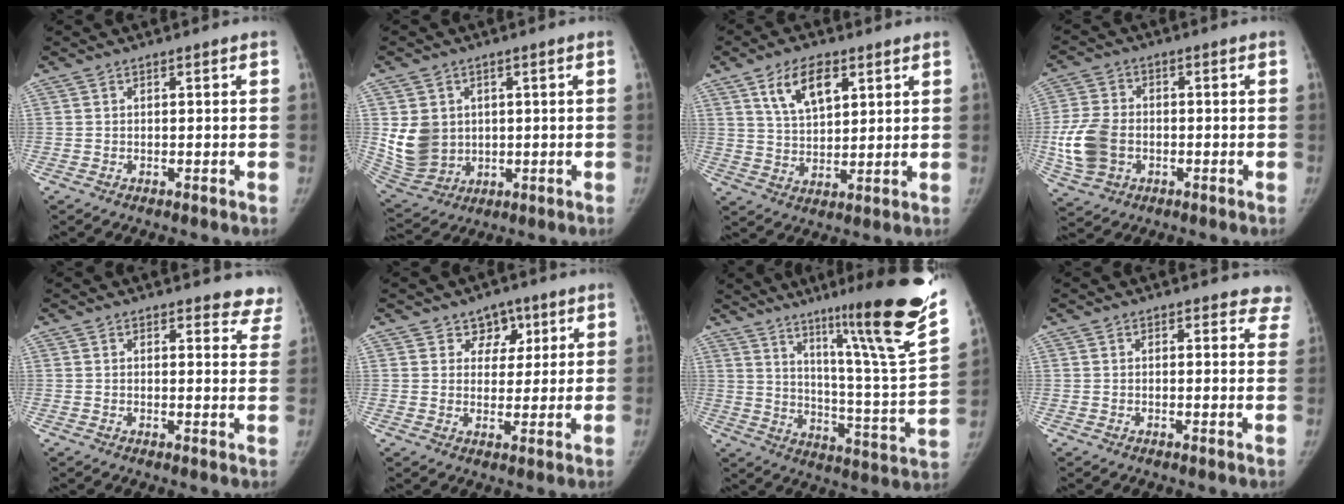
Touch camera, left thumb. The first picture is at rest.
{"total": 9.9, "force": [1.2, 8.5, 5.0], "torque": [-0.073, -0.009, 0.049]}
{"total": 9.7, "force": [4.8, 5.0, 6.7], "torque": [-0.100, -0.022, 0.091]}
{"total": 10.2, "force": [-2.0, 7.6, 6.5], "torque": [-0.131, 0.007, -0.035]}
{"total": 7.3, "force": [6.9, 2.5, 0.6], "torque": [0.046, -0.037, 0.044]}
{"total": 5.4, "force": [3.0, 4.2, 1.3], "torque": [0.016, -0.012, 0.044]}
{"total": 27.7, "force": [16.4, 2.7, 22.1], "torque": [-0.301, -0.080, 0.248]}
{"total": 5.2, "force": [4.8, 2.2, 0.3], "torque": [0.045, -0.020, 0.024]}